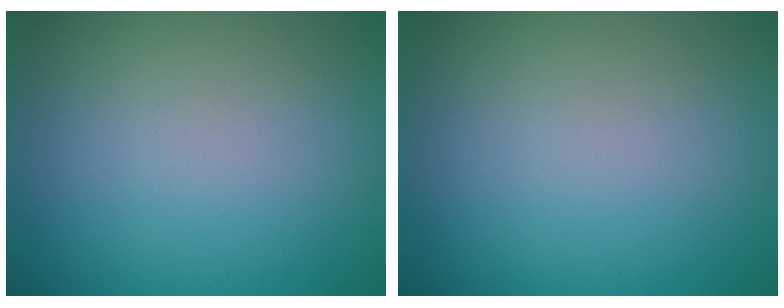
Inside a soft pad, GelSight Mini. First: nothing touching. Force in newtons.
{"total": 0.0}